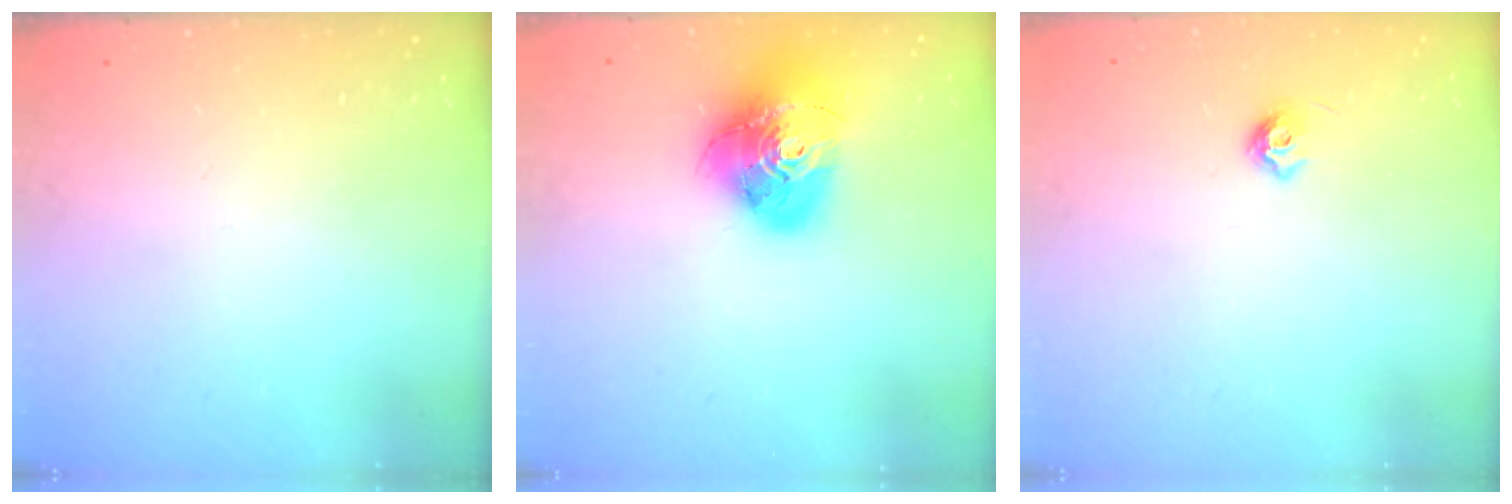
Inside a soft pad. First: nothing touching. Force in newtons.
{"total": 18.4, "press": 18.3, "slide": 2.1}
{"total": 6.1, "press": 6.0, "slide": 0.9}